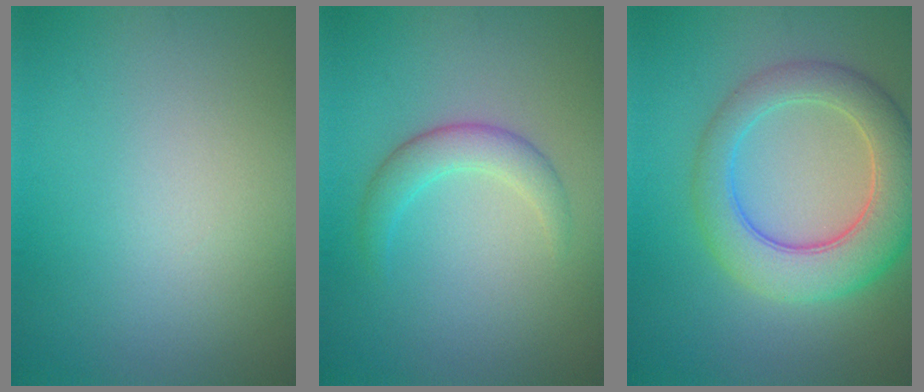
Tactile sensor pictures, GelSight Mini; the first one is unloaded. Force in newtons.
{"total": 2.8, "press": 2.8, "slide": 0.1}
{"total": 6.8, "press": 6.8, "slide": 0.3}